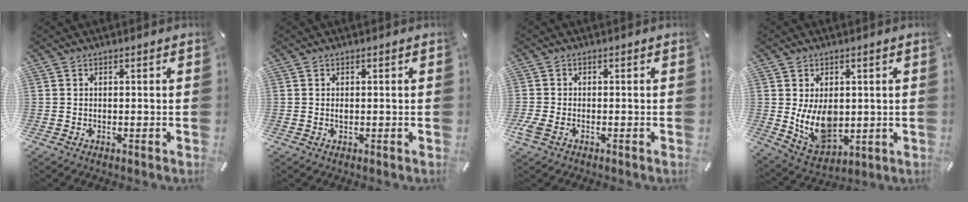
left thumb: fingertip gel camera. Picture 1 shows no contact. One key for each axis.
{"total": 0.7, "fx": 0.1, "fy": 0.4, "fz": 0.5, "tx": -0.011, "ty": 0.002, "tz": 0.002}
{"total": 2.5, "fx": -1.3, "fy": 1.4, "fz": 1.6, "tx": -0.046, "ty": -0.002, "tz": -0.026}
{"total": 11.0, "fx": 0.6, "fy": 7.9, "fz": 7.5, "tx": -0.140, "ty": -0.010, "tz": 0.014}